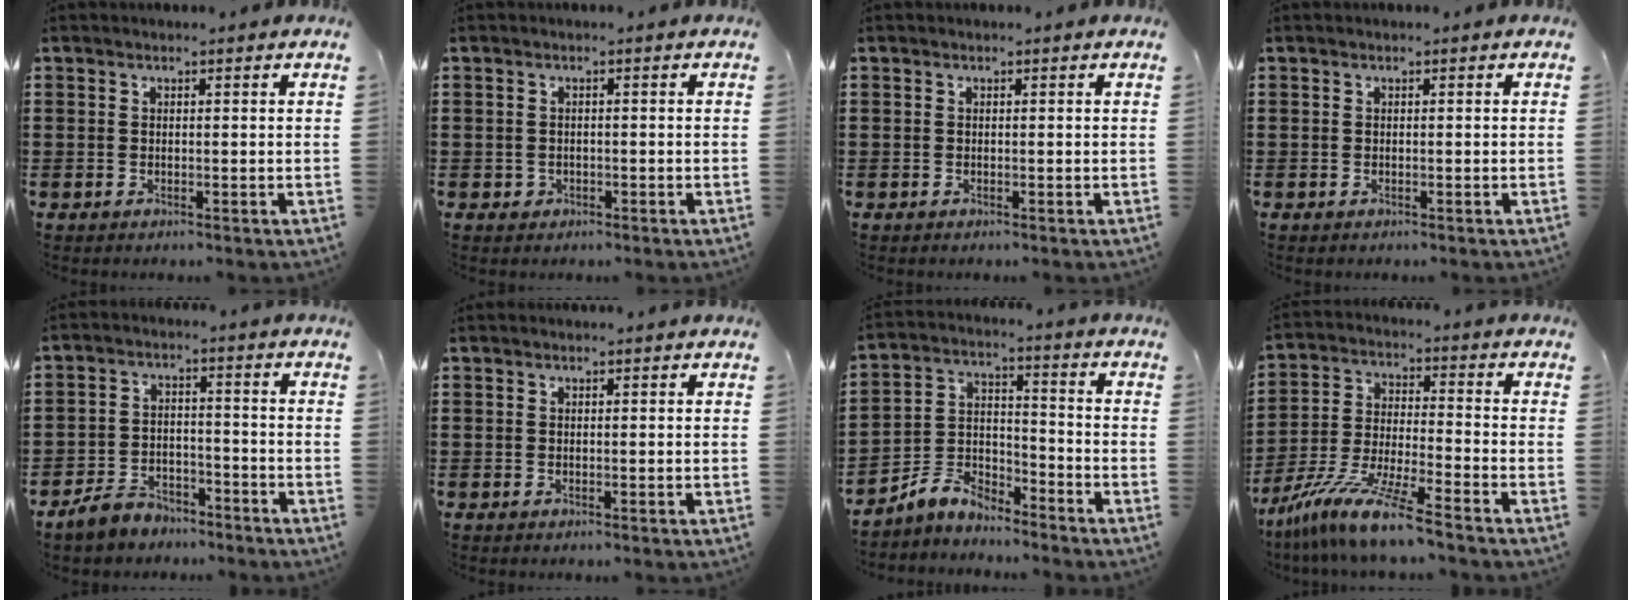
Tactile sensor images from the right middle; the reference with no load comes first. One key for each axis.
{"total": 0.9, "fx": -0.4, "fy": 0.8, "fz": 0.1, "tx": -0.006, "ty": 0.002, "tz": -0.009}
{"total": 0.0}
{"total": 0.0}
{"total": 4.9, "fx": -4.6, "fy": 1.8, "fz": 0.3, "tx": -0.025, "ty": 0.007, "tz": -0.098}
{"total": 0.0}
{"total": 6.2, "fx": -5.6, "fy": 2.2, "fz": 1.1, "tx": -0.040, "ty": 0.000, "tz": -0.118}
{"total": 10.7, "fx": -9.1, "fy": -0.4, "fz": 5.6, "tx": -0.118, "ty": -0.006, "tz": -0.182}